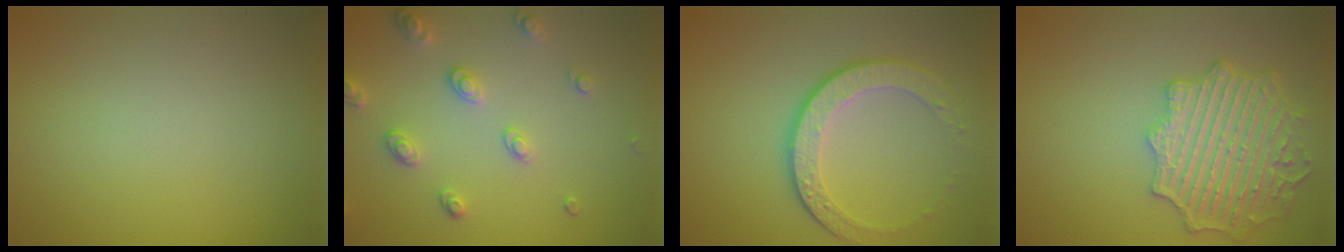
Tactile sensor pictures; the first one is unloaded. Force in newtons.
{"total": 2.7, "press": 2.7, "slide": 0.5}
{"total": 4.0, "press": 3.1, "slide": 2.5}
{"total": 5.0, "press": 4.8, "slide": 1.4}